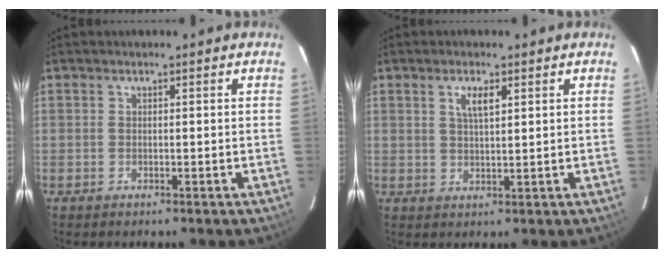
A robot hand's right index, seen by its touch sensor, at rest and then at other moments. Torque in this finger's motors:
{"motor_torque": [0.04, 0.01, 0.22, 0.06]}